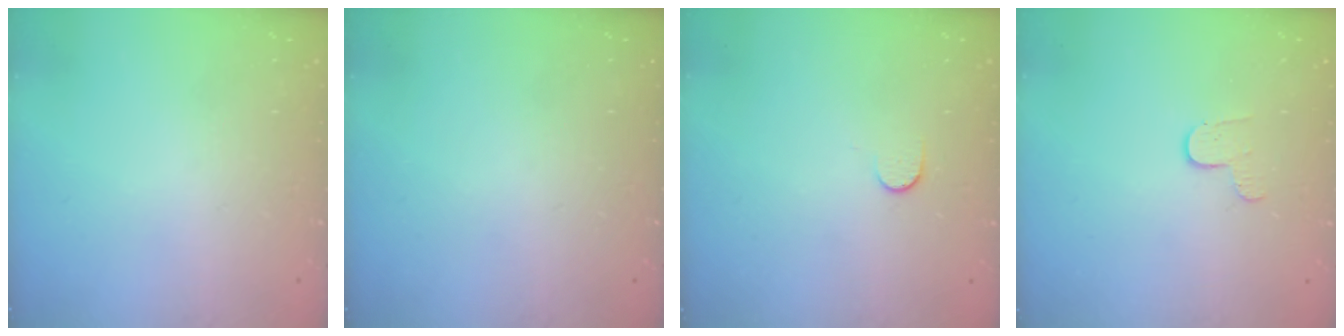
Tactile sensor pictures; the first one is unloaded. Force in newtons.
{"total": 0.0}
{"total": 5.7, "press": 5.6, "slide": 0.6}
{"total": 4.4, "press": 4.4, "slide": 0.4}